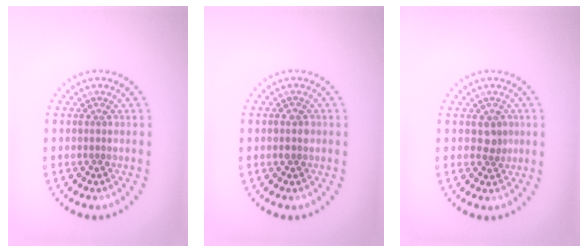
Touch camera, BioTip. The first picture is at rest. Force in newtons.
{"total": 1.6, "press": 1.6, "slide": 0.1}
{"total": 1.6, "press": 1.4, "slide": 0.8}